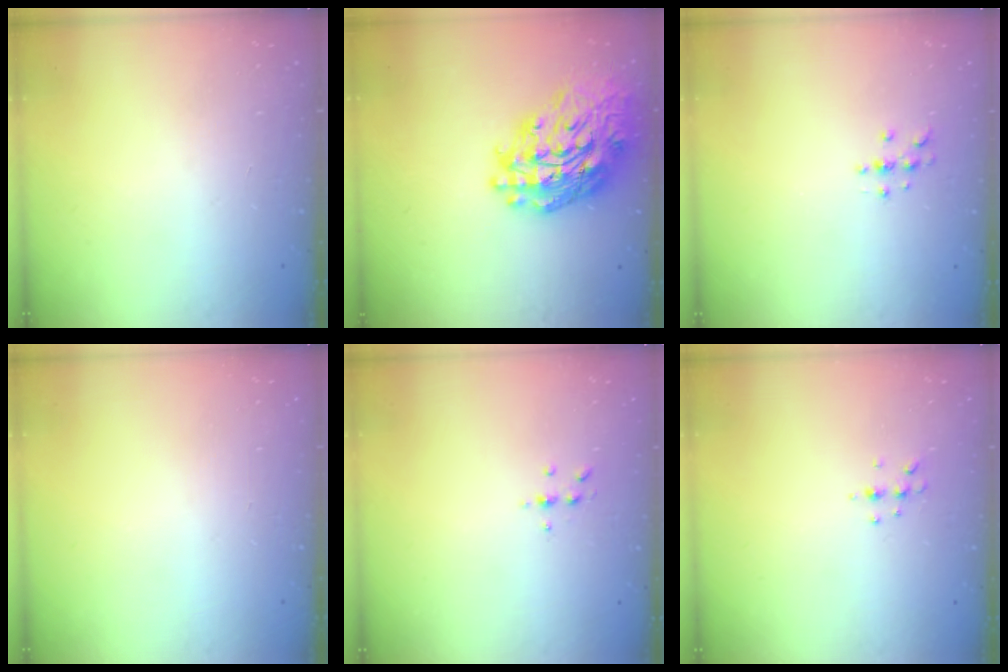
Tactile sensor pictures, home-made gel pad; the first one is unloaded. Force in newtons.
{"total": 24.3, "press": 24.2, "slide": 2.6}
{"total": 3.0, "press": 3.0, "slide": 0.4}
{"total": 0.0}
{"total": 4.2, "press": 4.1, "slide": 0.5}
{"total": 4.5, "press": 4.4, "slide": 0.8}